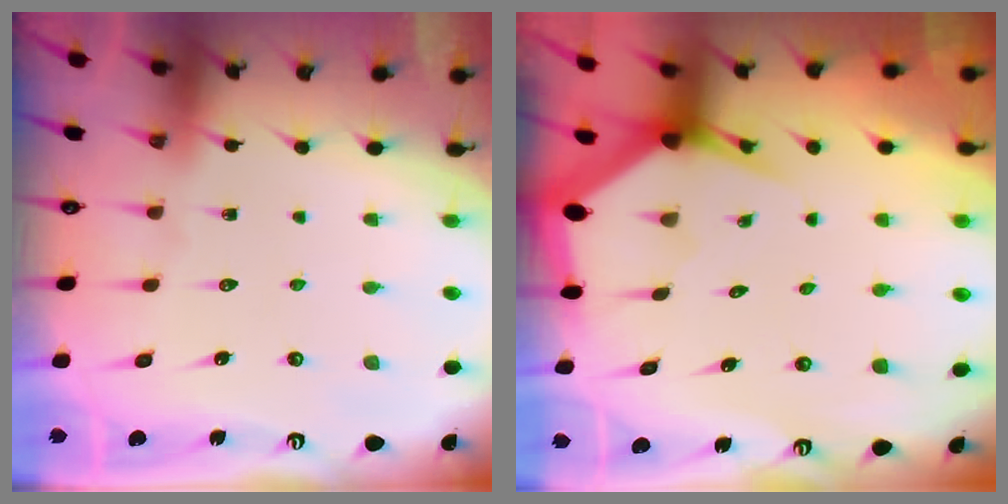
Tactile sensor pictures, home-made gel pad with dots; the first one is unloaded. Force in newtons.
{"total": 3.5, "press": 3.5, "slide": 0.4}